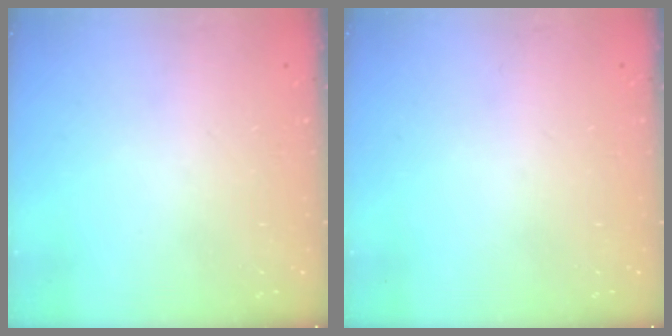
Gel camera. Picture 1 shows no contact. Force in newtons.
{"total": 0.0}